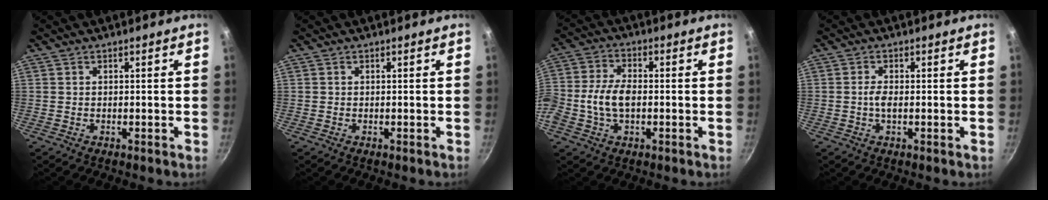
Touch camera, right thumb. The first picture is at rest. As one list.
[{"total": 0.0}, {"total": 8.2, "force": [-1.2, 5.1, 6.4], "torque": [-0.127, 0.025, -0.035]}, {"total": 2.0, "force": [-0.2, 0.6, 1.9], "torque": [-0.045, 0.002, -0.008]}]